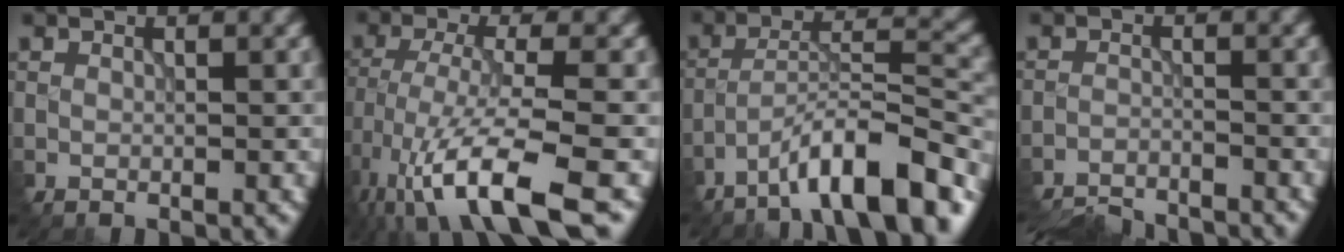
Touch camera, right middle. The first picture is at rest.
{"total": 9.5, "force": [-5.8, 2.2, 7.2], "torque": [-0.144, -0.005, -0.098]}
{"total": 10.2, "force": [-7.5, 2.3, 6.5], "torque": [-0.103, 0.023, -0.126]}
{"total": 7.7, "force": [-7.6, 0.8, 0.4], "torque": [-0.005, -0.004, -0.112]}